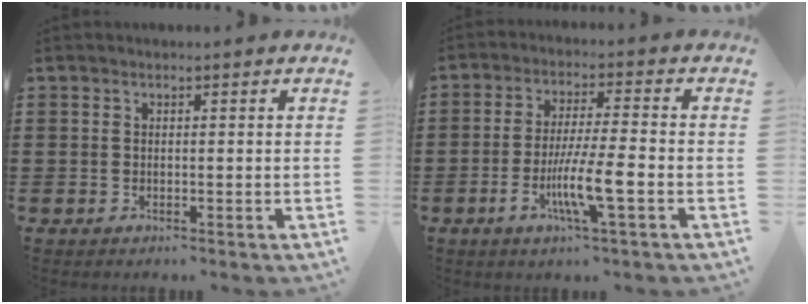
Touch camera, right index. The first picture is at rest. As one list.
[{"total": 8.6, "force": [-3.2, 0.8, 7.9], "torque": [-0.154, -0.014, -0.061]}]